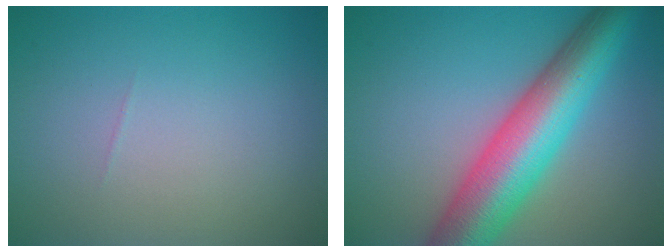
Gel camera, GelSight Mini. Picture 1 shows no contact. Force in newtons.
{"total": 10.3, "press": 10.3, "slide": 0.3}